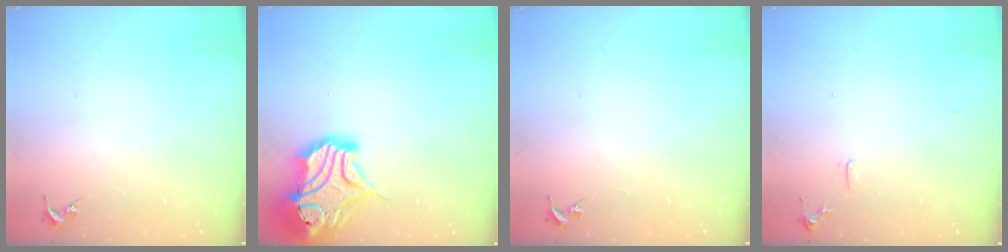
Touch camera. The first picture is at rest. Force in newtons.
{"total": 18.4, "press": 18.2, "slide": 2.4}
{"total": 0.0}
{"total": 7.4, "press": 7.3, "slide": 0.8}